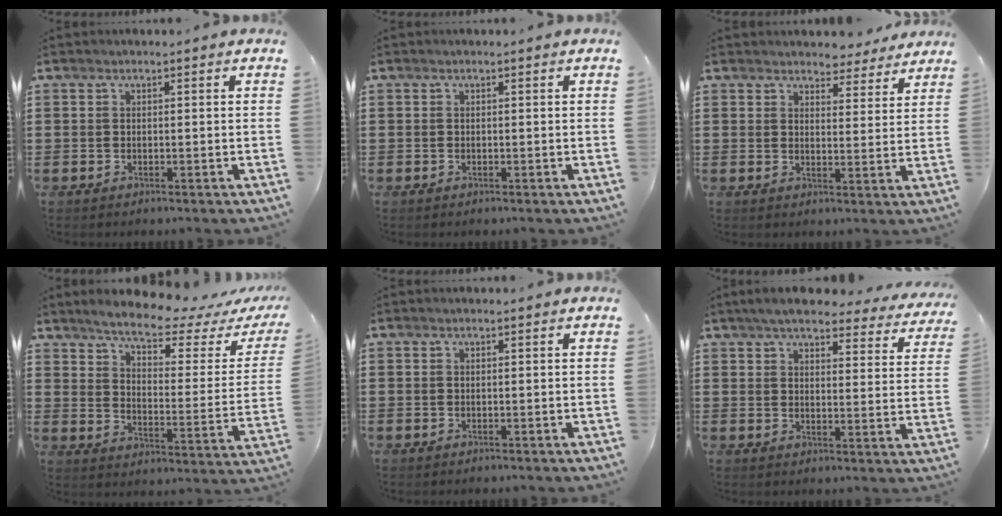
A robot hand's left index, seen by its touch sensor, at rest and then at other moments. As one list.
[{"total": 0.0}, {"total": 3.9, "force": [3.8, 0.7, 0.1], "torque": [-0.009, -0.016, 0.068]}, {"total": 7.0, "force": [6.2, 0.6, 3.2], "torque": [-0.083, -0.038, 0.105]}, {"total": 0.0}, {"total": 5.4, "force": [4.9, 0.5, 2.2], "torque": [-0.053, -0.024, 0.083]}]